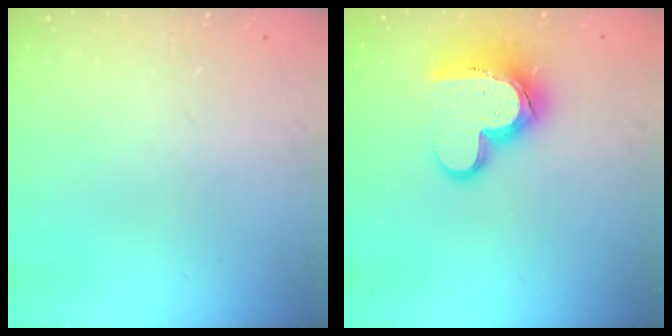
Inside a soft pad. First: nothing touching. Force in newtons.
{"total": 15.5, "press": 15.5, "slide": 1.3}